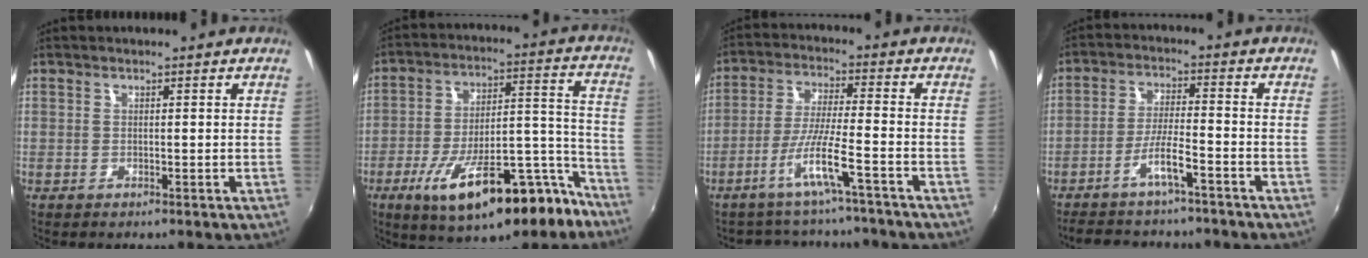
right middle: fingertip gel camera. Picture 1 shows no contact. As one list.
[{"total": 21.1, "force": [-13.4, 7.2, 14.6], "torque": [-0.240, 0.002, -0.195]}, {"total": 9.7, "force": [-8.1, 0.4, 5.4], "torque": [-0.110, -0.009, -0.136]}, {"total": 11.3, "force": [-9.5, 1.7, 5.8], "torque": [-0.124, 0.000, -0.153]}]